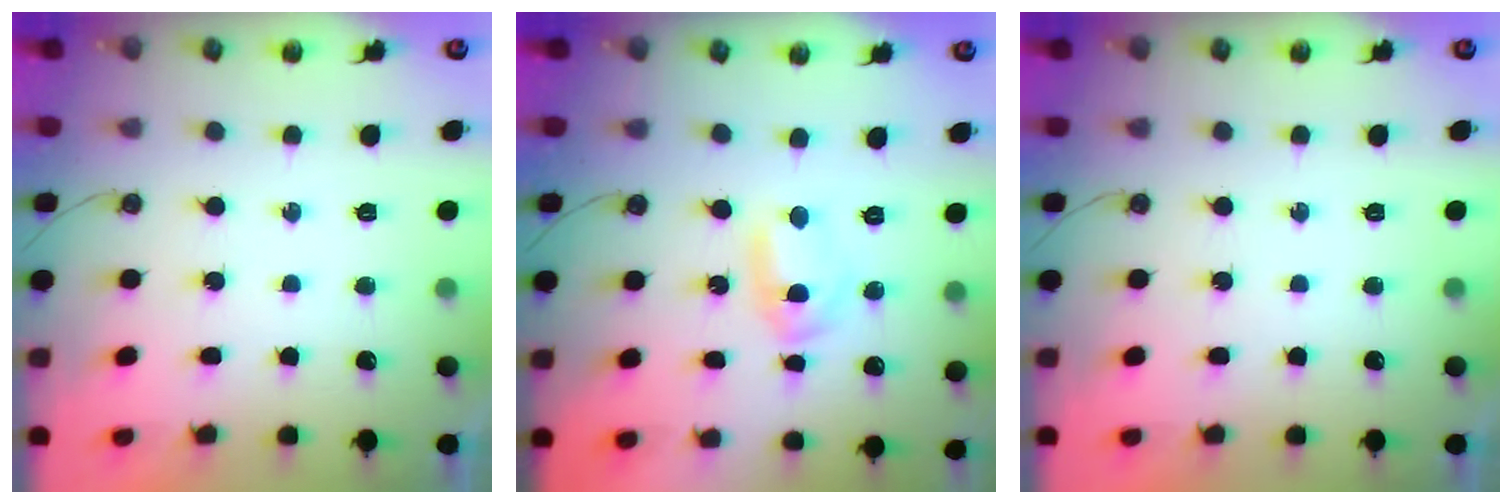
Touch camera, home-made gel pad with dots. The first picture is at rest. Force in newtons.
{"total": 6.8, "press": 3.5, "slide": 5.8}
{"total": 0.0}